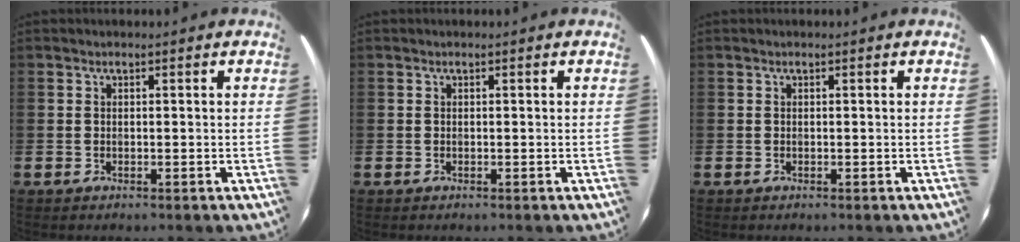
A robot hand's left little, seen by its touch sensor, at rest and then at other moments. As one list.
[{"total": 0.0}, {"total": 0.0}]